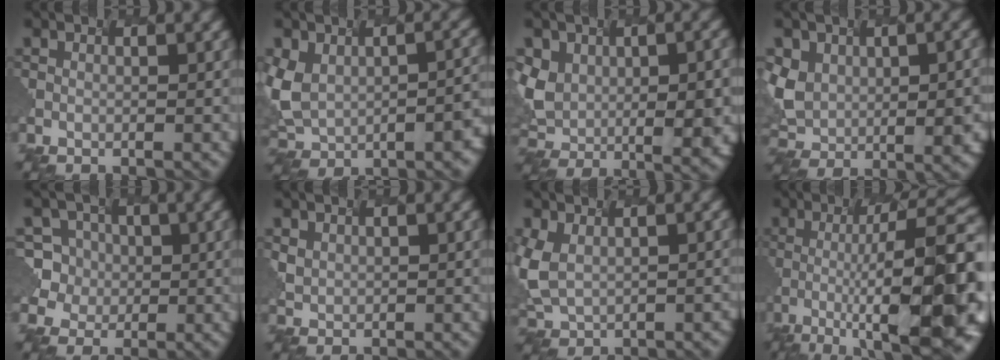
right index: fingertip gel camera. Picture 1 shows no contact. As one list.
[{"total": 9.8, "force": [-1.6, 6.6, 7.0], "torque": [-0.137, -0.027, -0.008]}, {"total": 10.1, "force": [0.1, 7.0, 7.3], "torque": [-0.146, -0.021, 0.021]}, {"total": 9.1, "force": [0.2, 6.7, 6.2], "torque": [-0.127, -0.019, 0.021]}, {"total": 4.4, "force": [0.0, 4.3, 0.9], "torque": [-0.007, 0.007, 0.011]}, {"total": 1.0, "force": [0.5, 0.9, 0.1], "torque": [-0.016, -0.001, 0.024]}, {"total": 4.9, "force": [-0.1, 3.5, 3.5], "torque": [-0.089, -0.014, 0.014]}, {"total": 15.8, "force": [-3.1, 4.4, 14.8], "torque": [-0.189, 0.014, -0.037]}]